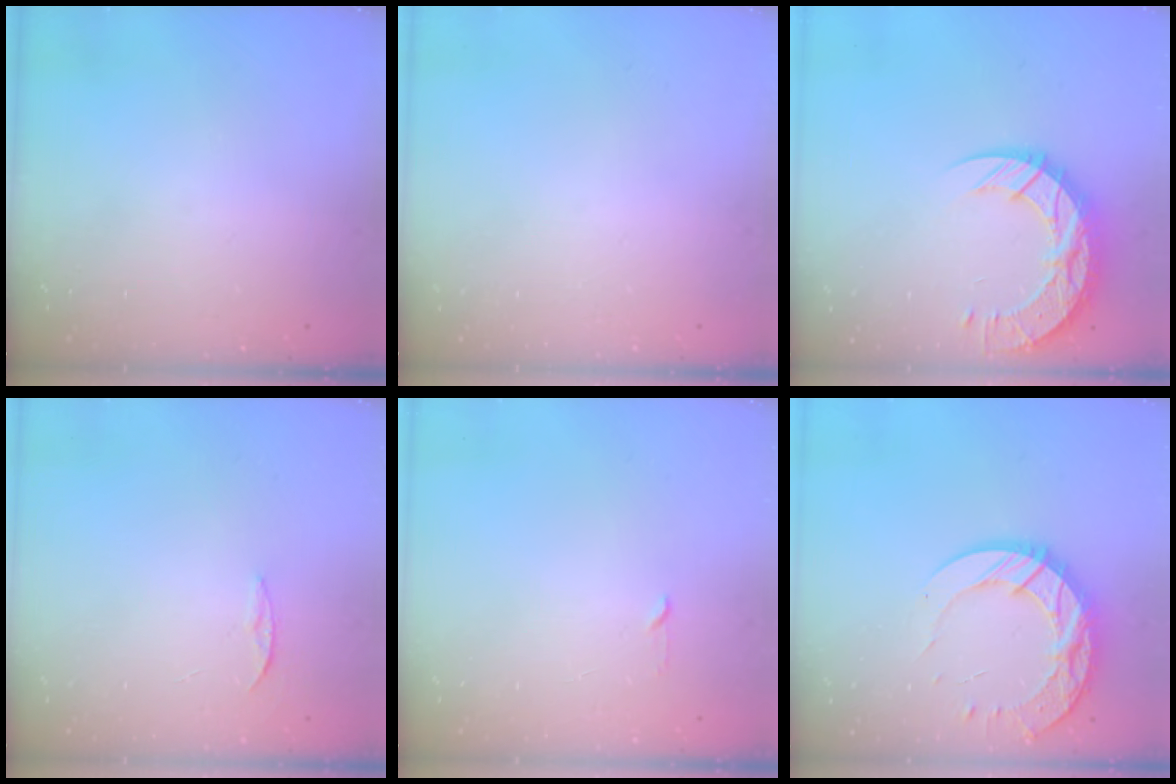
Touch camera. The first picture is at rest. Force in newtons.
{"total": 0.0}
{"total": 18.1, "press": 18.0, "slide": 1.4}
{"total": 3.4, "press": 3.4, "slide": 0.4}
{"total": 2.3, "press": 2.2, "slide": 0.3}
{"total": 16.1, "press": 16.0, "slide": 1.2}